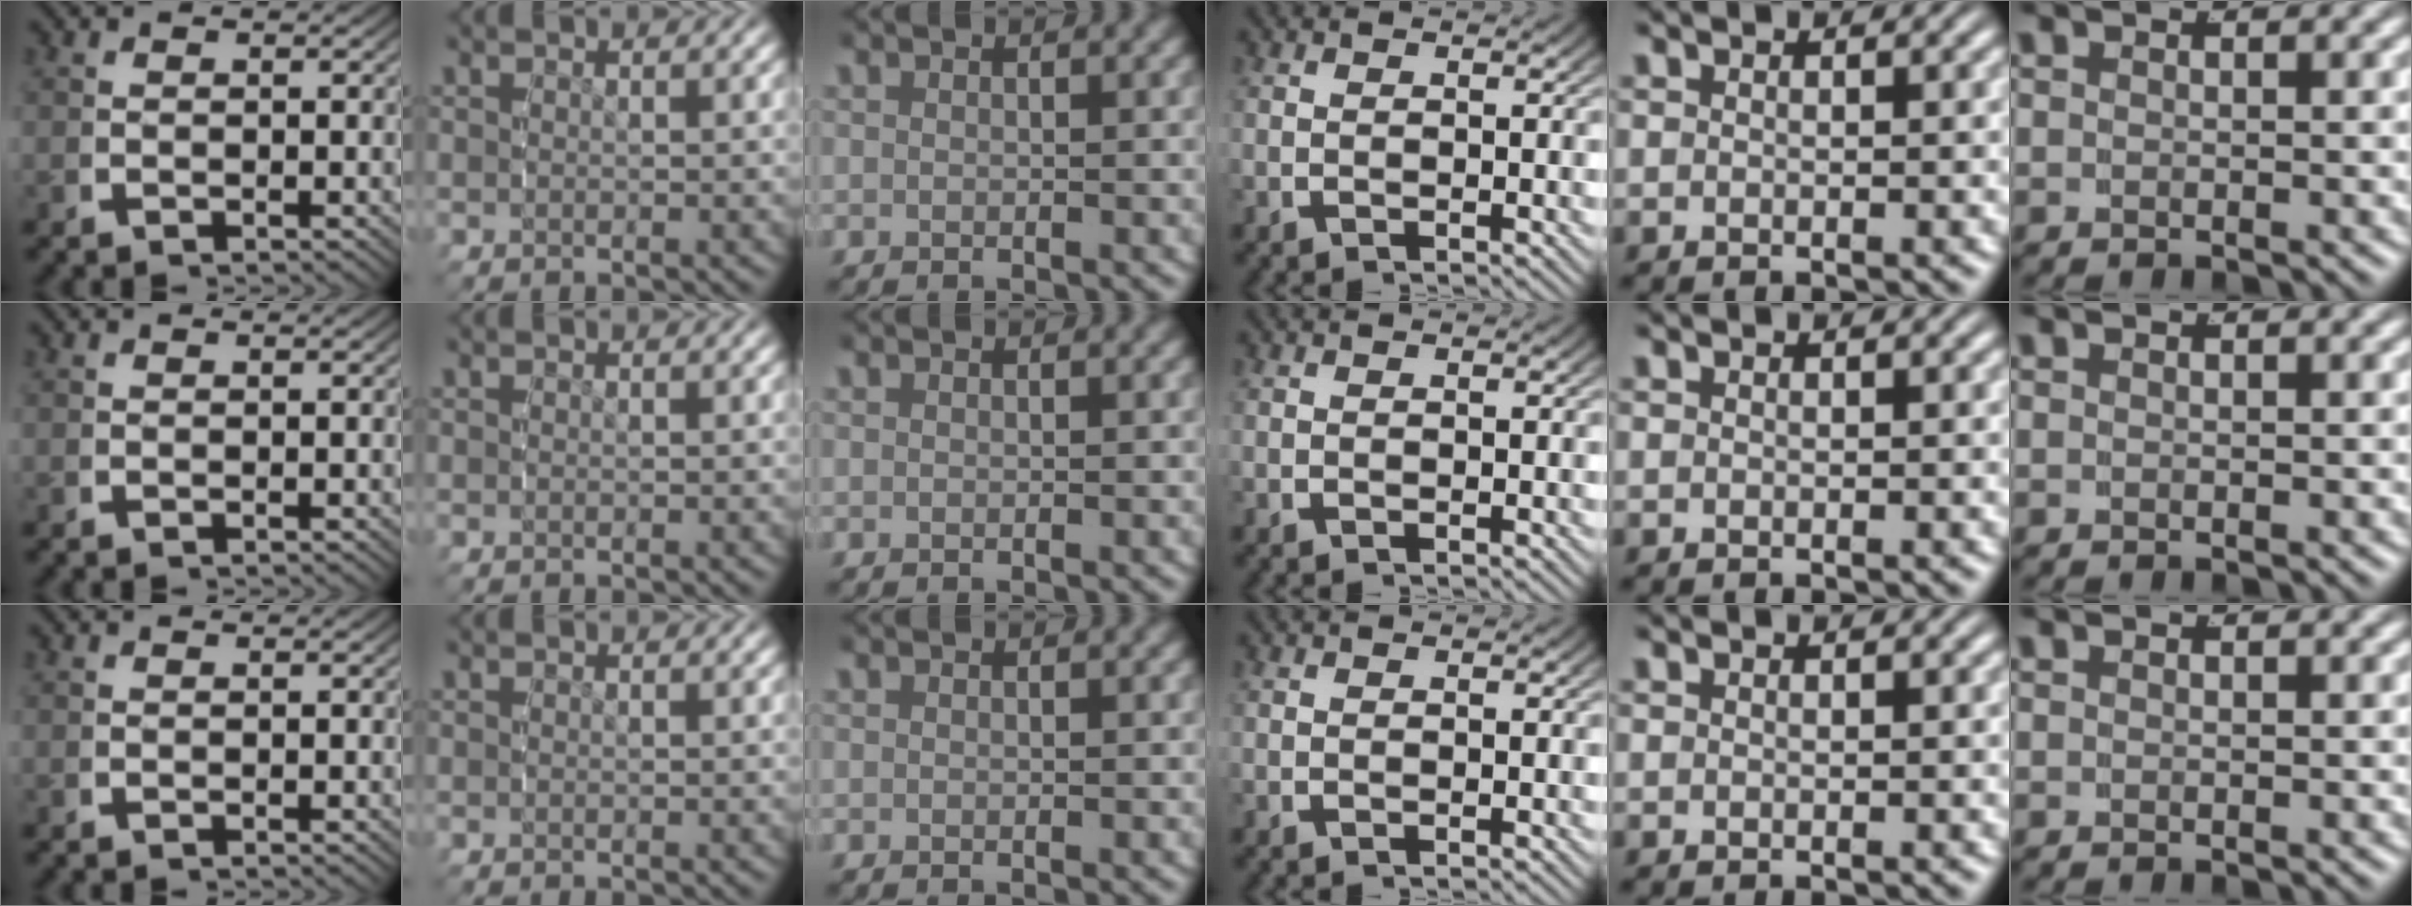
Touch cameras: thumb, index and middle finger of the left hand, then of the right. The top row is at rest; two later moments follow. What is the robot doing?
{"motion": "reach", "object": "glasses case"}